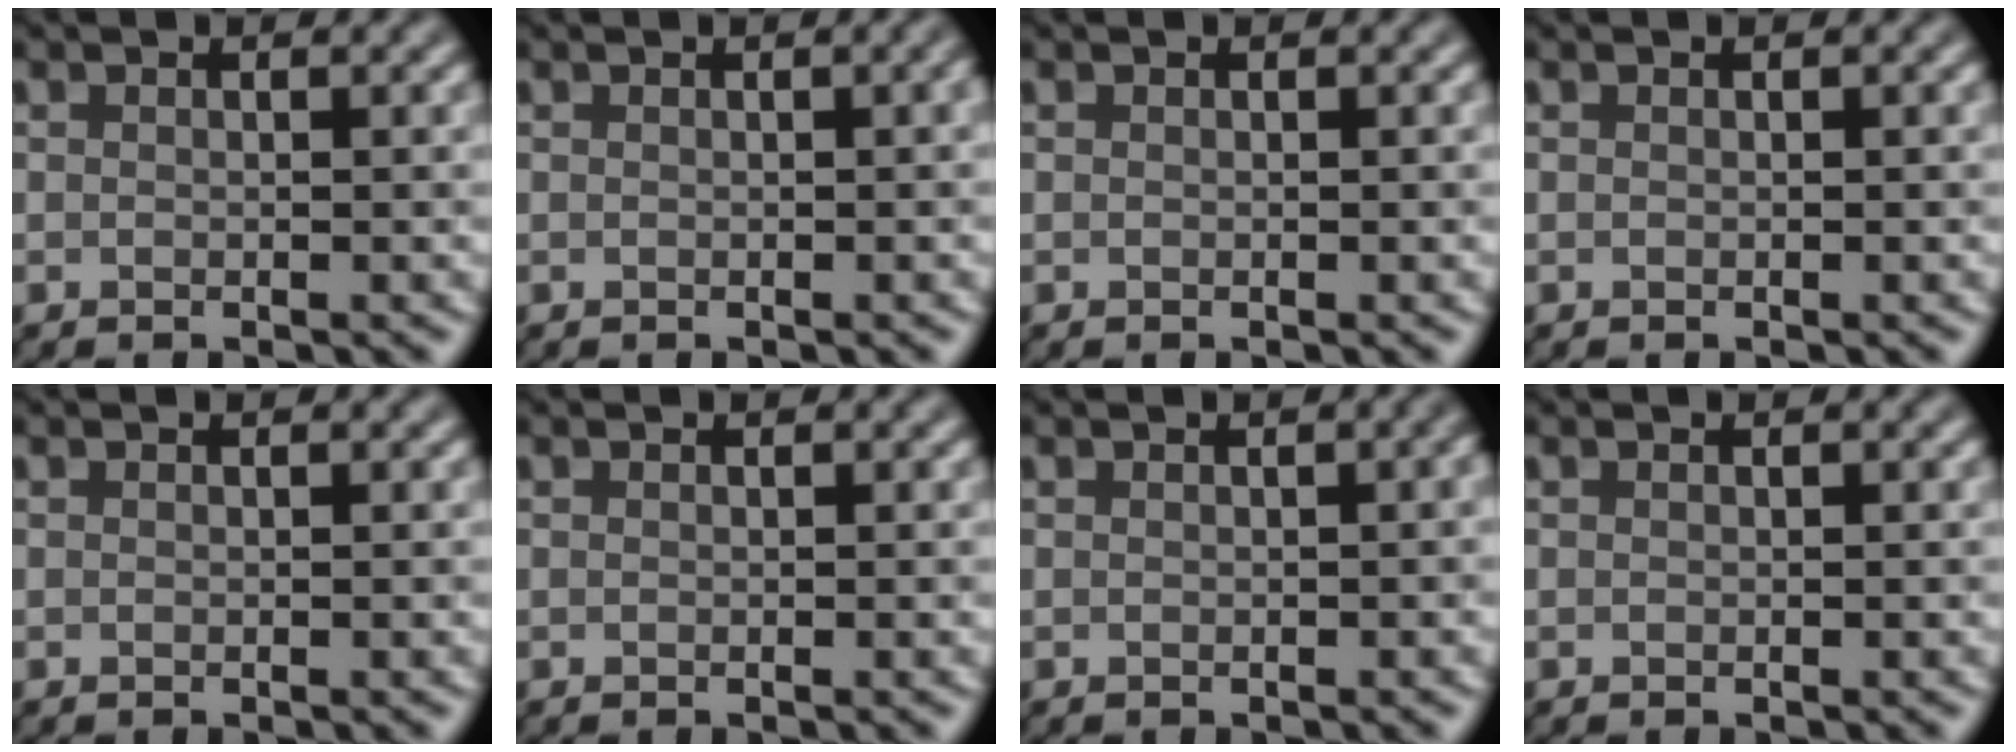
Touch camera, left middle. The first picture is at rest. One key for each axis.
{"total": 1.3, "fx": 0.2, "fy": 0.4, "fz": 1.2, "tx": -0.008, "ty": 0.009, "tz": 0.002}
{"total": 0.0}
{"total": 0.0}
{"total": 0.0}
{"total": 0.0}
{"total": 1.7, "fx": 0.2, "fy": 0.6, "fz": 1.6, "tx": -0.010, "ty": 0.007, "tz": 0.004}
{"total": 0.0}